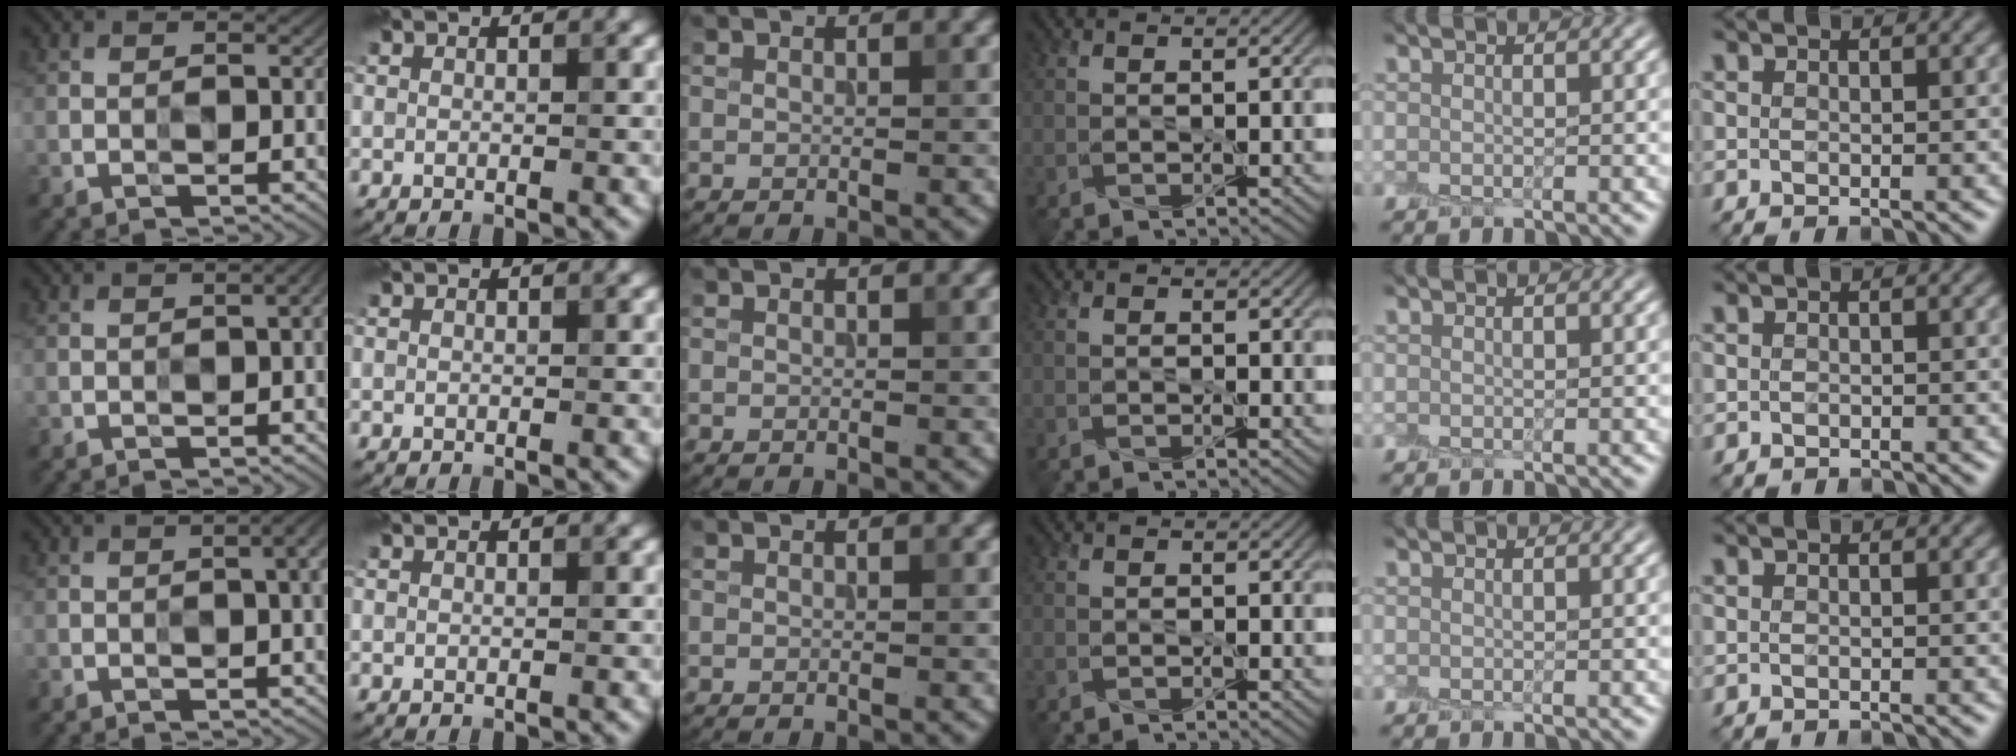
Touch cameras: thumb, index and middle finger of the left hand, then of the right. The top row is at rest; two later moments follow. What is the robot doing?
{"motion": "peel", "object": "plastic wrap"}